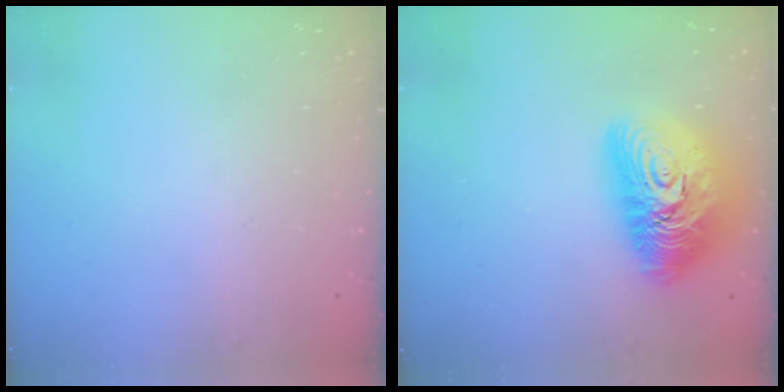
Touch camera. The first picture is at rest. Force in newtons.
{"total": 17.8, "press": 17.7, "slide": 1.4}